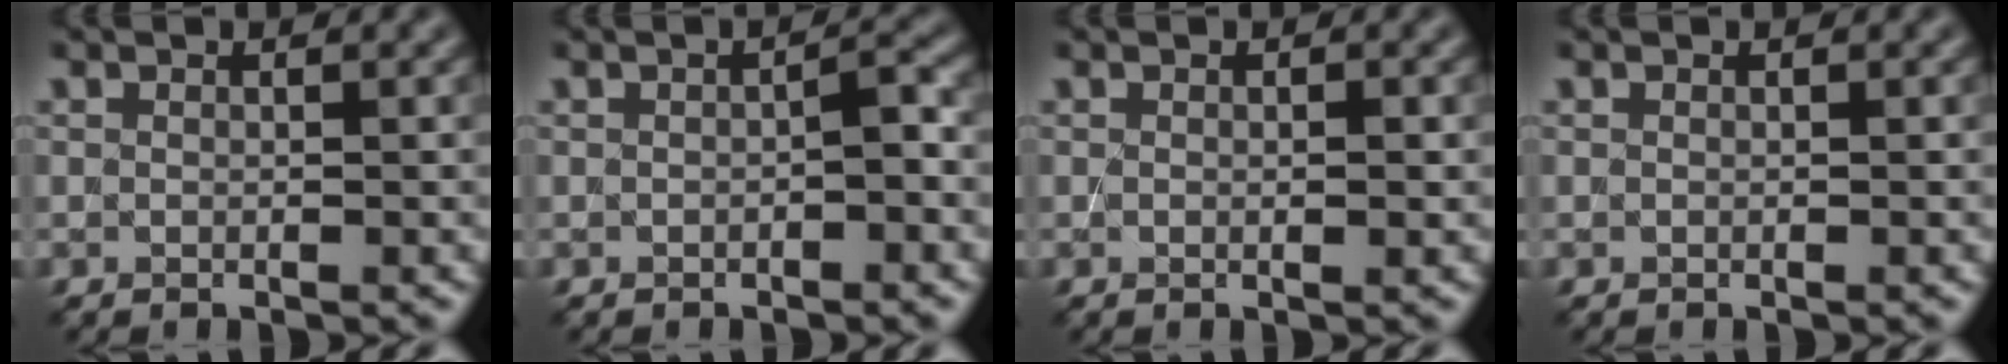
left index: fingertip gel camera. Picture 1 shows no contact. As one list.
[{"total": 1.4, "force": [-0.3, 0.2, 1.3], "torque": [-0.024, 0.007, -0.004]}, {"total": 0.6, "force": [0.1, 0.1, 0.6], "torque": [-0.010, -0.001, 0.001]}, {"total": 0.0}]